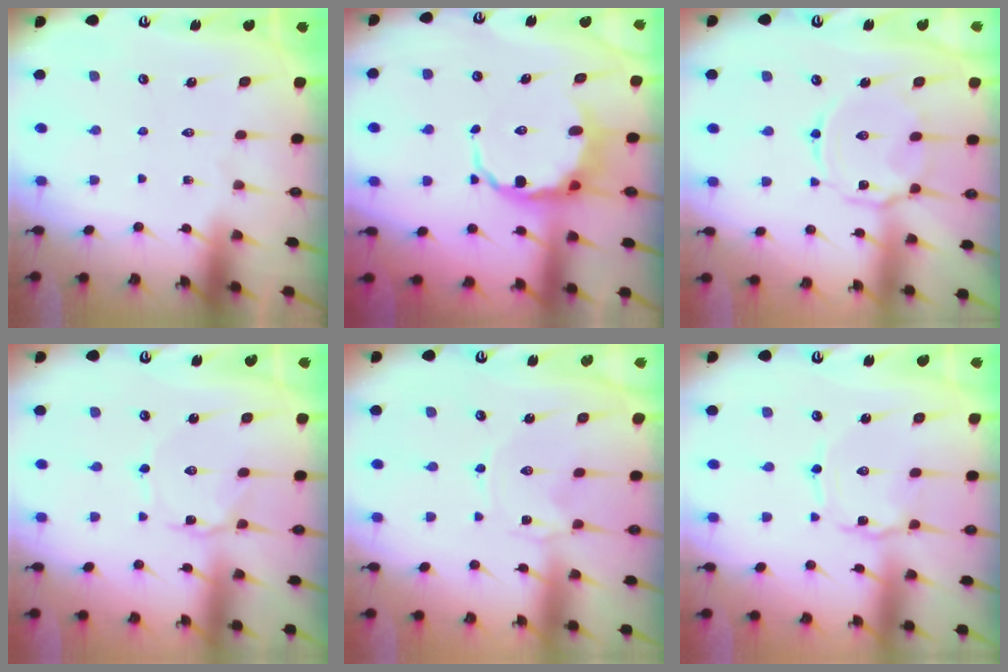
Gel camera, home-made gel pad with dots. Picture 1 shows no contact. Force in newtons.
{"total": 8.6, "press": 8.3, "slide": 2.2}
{"total": 8.5, "press": 8.4, "slide": 0.7}
{"total": 1.4, "press": 1.3, "slide": 0.2}
{"total": 0.0}
{"total": 0.8, "press": 0.8, "slide": 0.2}